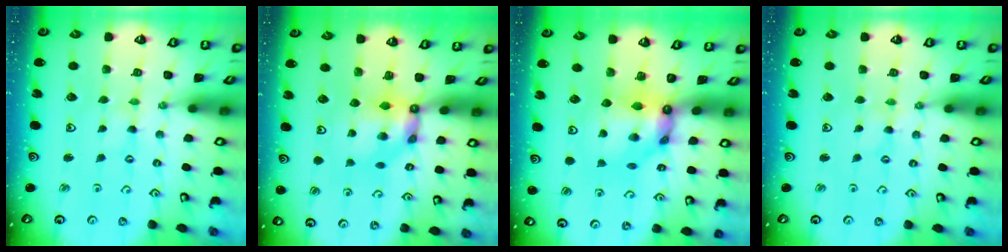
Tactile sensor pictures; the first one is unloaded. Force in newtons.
{"total": 7.5, "press": 7.5, "slide": 0.5}
{"total": 8.8, "press": 8.7, "slide": 0.9}
{"total": 0.8, "press": 0.7, "slide": 0.3}